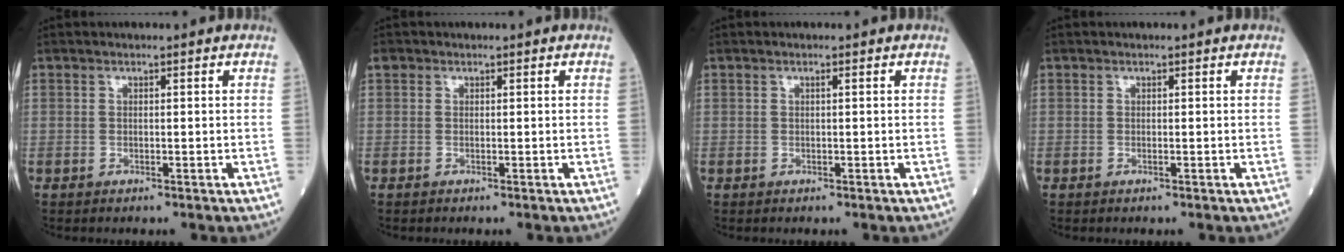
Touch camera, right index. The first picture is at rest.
{"total": 1.1, "force": [0.2, 1.1, 0.2], "torque": [-0.001, 0.014, 0.003]}
{"total": 0.0}
{"total": 0.0}